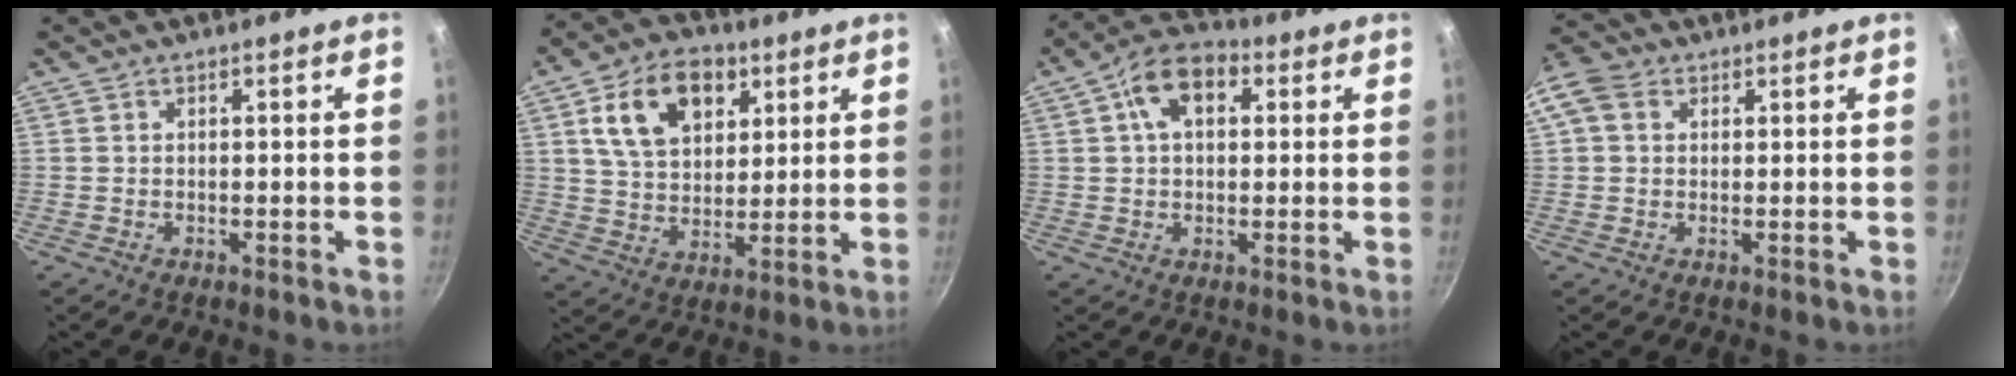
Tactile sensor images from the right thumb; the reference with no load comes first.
{"total": 14.9, "force": [5.9, 9.9, 9.4], "torque": [-0.130, -0.009, 0.096]}
{"total": 9.8, "force": [2.9, 6.4, 6.9], "torque": [-0.089, 0.017, 0.033]}
{"total": 8.6, "force": [2.5, 6.8, 4.7], "torque": [-0.097, 0.018, 0.034]}